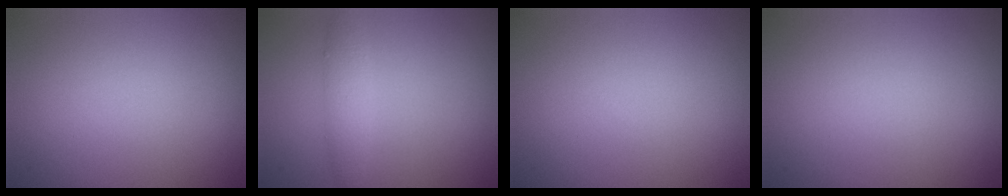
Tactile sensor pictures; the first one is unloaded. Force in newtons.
{"total": 1.9, "press": 1.9, "slide": 0.0}
{"total": 0.0}
{"total": 0.0}